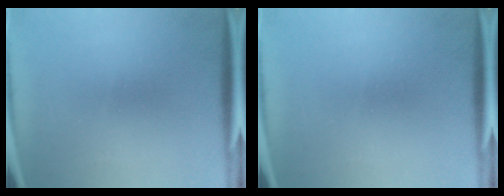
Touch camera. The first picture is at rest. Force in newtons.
{"total": 0.0}